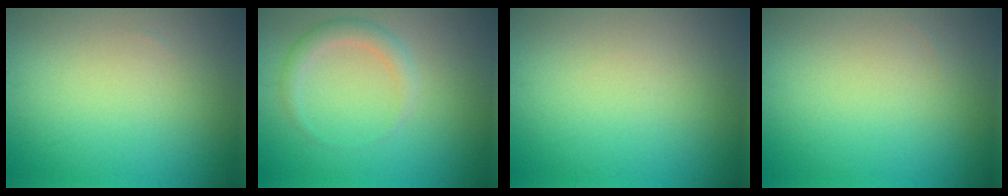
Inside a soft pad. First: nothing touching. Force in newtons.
{"total": 2.1, "press": 2.1, "slide": 0.1}
{"total": 0.0}
{"total": 0.0}